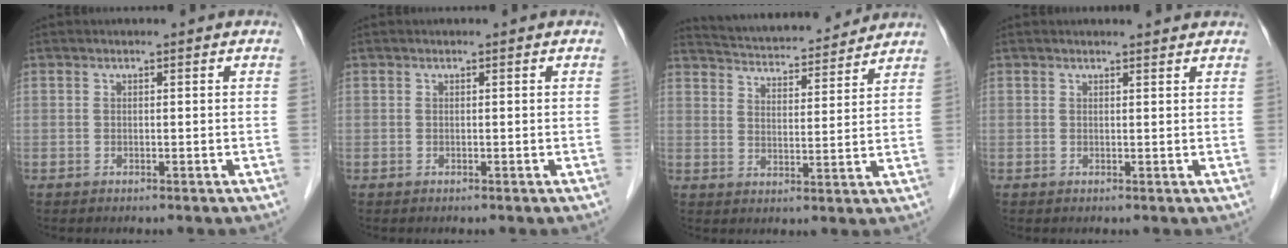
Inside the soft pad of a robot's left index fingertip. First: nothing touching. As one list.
[{"total": 0.0}, {"total": 14.9, "force": [14.1, 2.1, 4.2], "torque": [-0.070, 0.019, 0.207]}, {"total": 2.5, "force": [2.5, 0.2, 0.4], "torque": [-0.012, 0.004, 0.027]}]